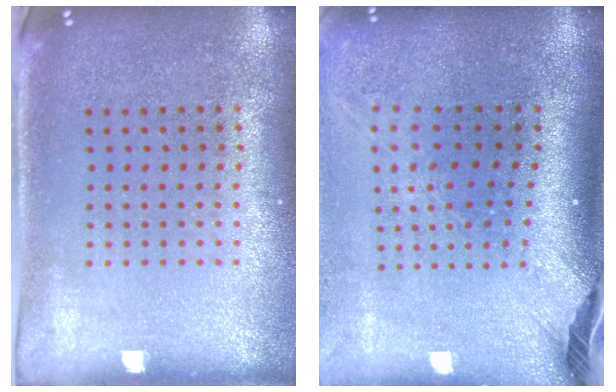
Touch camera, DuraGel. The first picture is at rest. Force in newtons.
{"total": 2.5, "press": 1.8, "slide": 1.7}